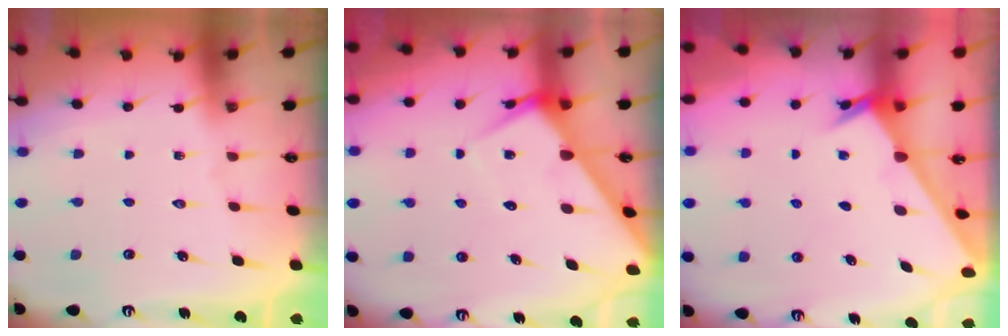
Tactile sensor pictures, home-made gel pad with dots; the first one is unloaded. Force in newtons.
{"total": 6.1, "press": 6.1, "slide": 0.4}
{"total": 2.4, "press": 2.4, "slide": 0.2}